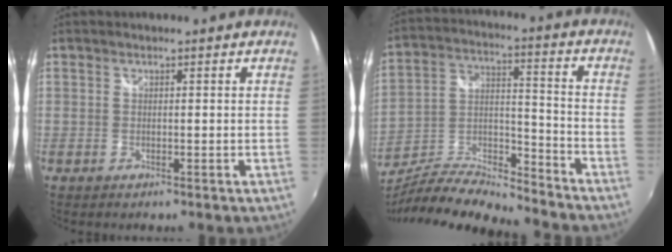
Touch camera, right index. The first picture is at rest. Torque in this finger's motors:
{"motor_torque": [0.12, -0.17, 0.02, 0.00]}